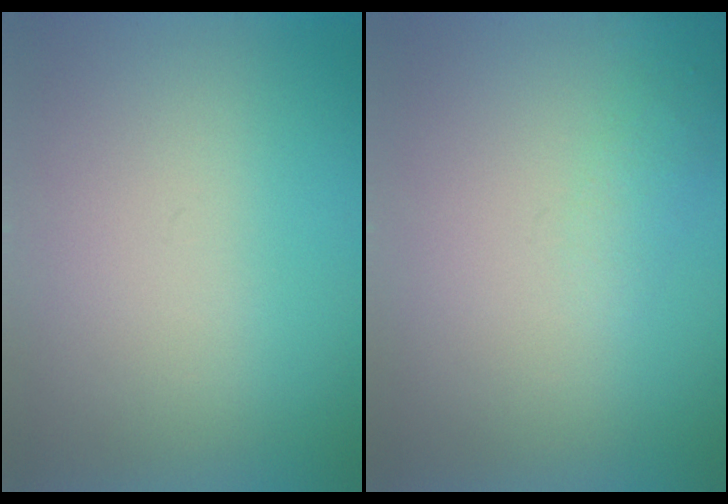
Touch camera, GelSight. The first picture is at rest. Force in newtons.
{"total": 1.2}